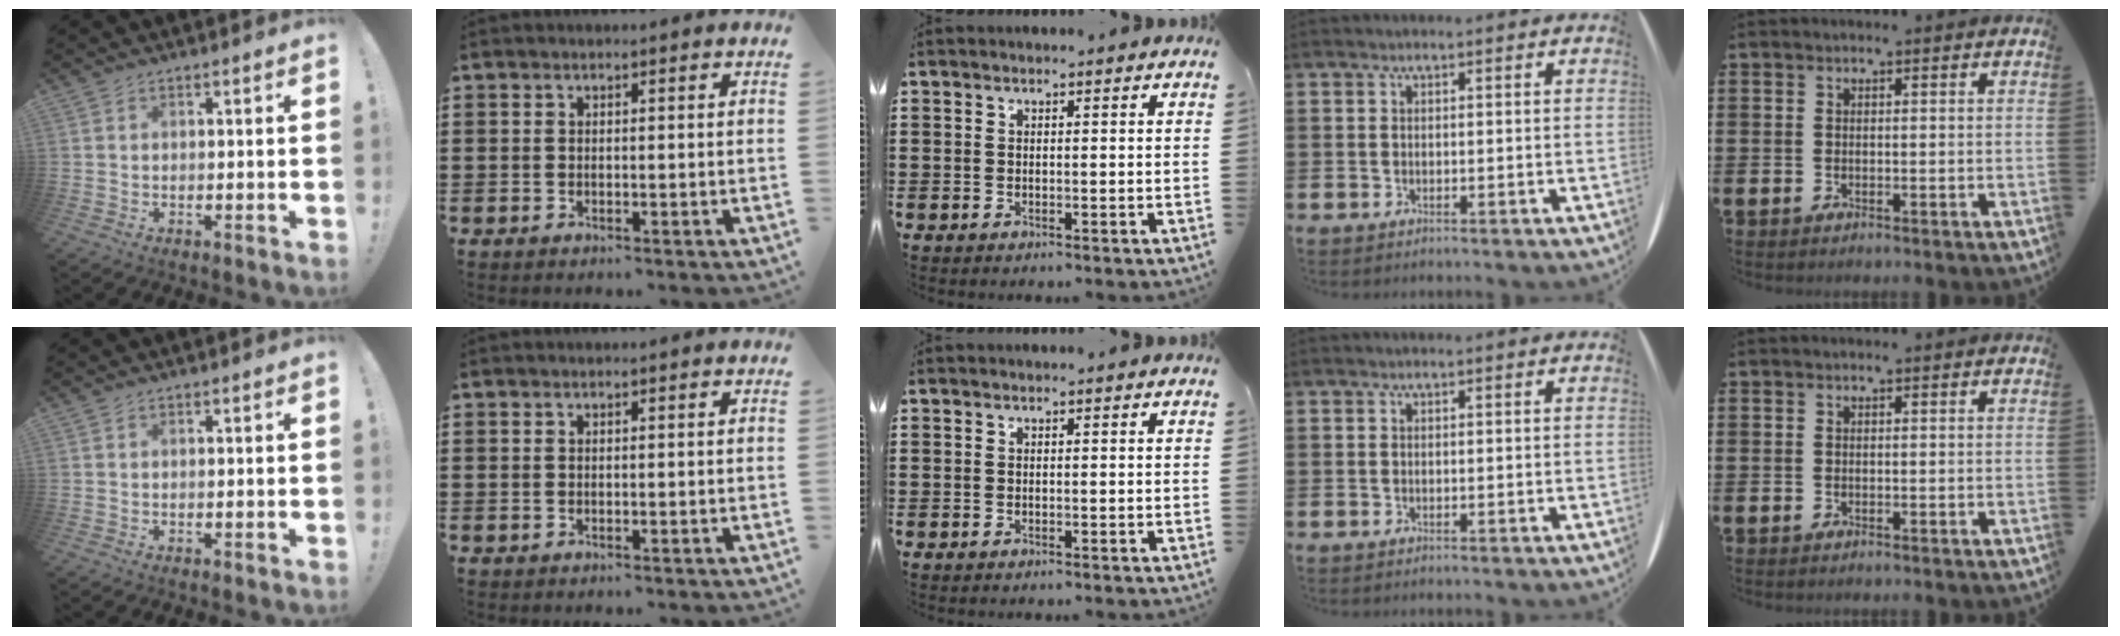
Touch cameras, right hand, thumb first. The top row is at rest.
{}